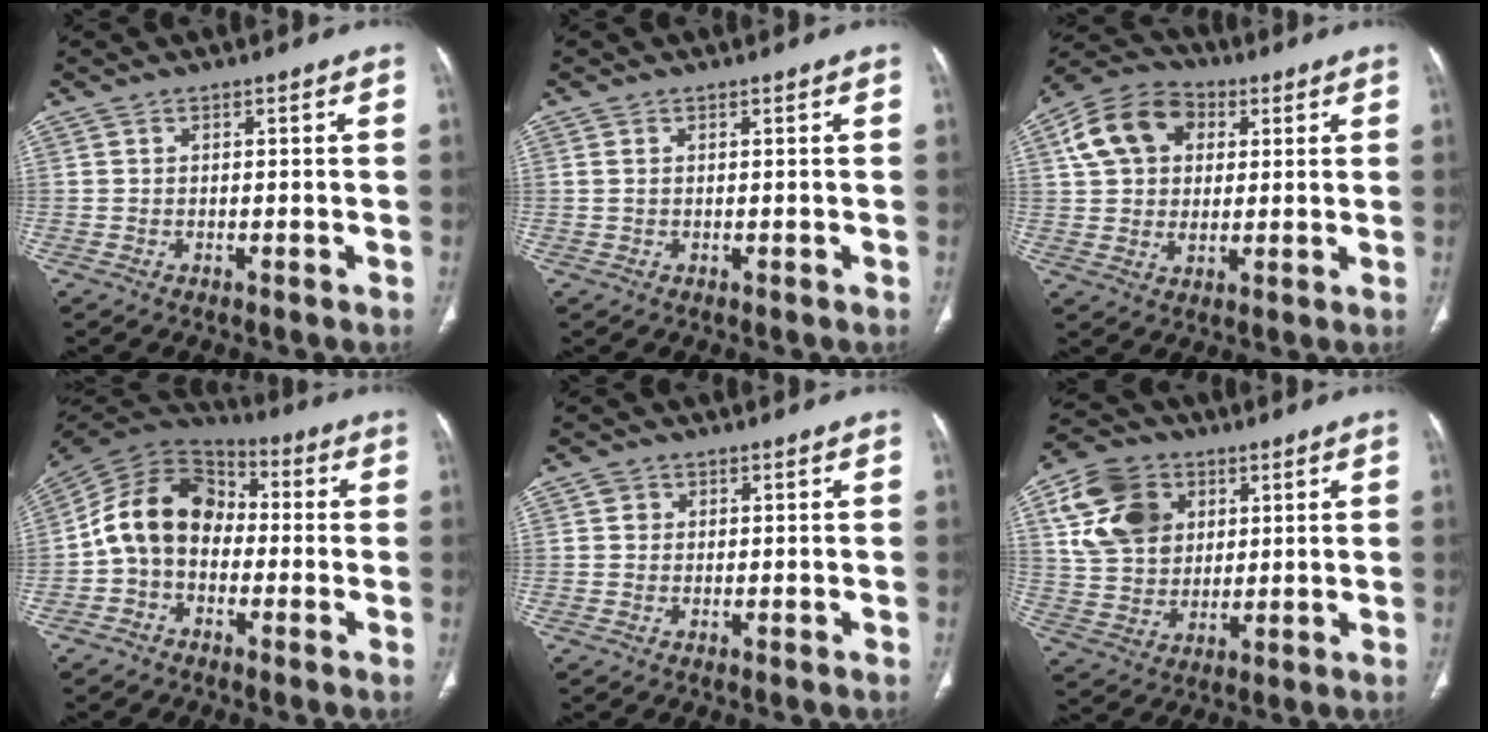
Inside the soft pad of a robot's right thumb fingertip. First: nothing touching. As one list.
[{"total": 0.7, "force": [0.2, 0.4, 0.6], "torque": [-0.017, 0.007, 0.009]}, {"total": 13.2, "force": [4.1, 9.7, 8.0], "torque": [-0.129, 0.009, 0.063]}, {"total": 13.6, "force": [-1.3, 10.3, 8.8], "torque": [-0.142, 0.046, -0.039]}, {"total": 1.4, "force": [0.4, 1.3, 0.3], "torque": [0.004, 0.001, 0.005]}, {"total": 14.8, "force": [5.2, 11.4, 7.8], "torque": [-0.125, -0.003, 0.096]}]